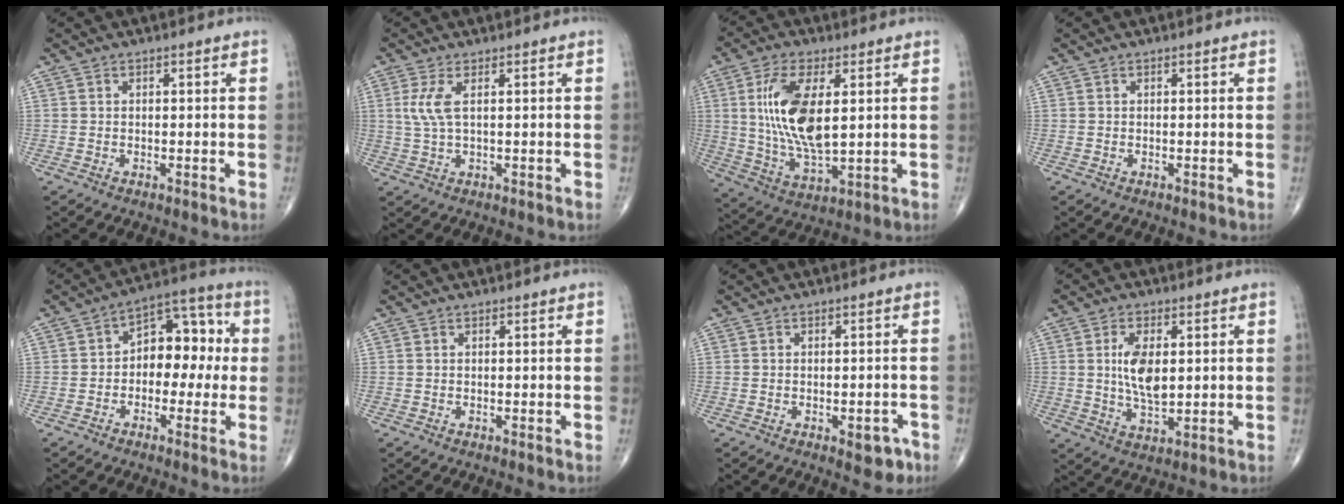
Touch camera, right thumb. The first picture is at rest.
{"total": 4.0, "force": [1.0, 1.1, 3.7], "torque": [-0.103, 0.002, 0.027]}
{"total": 14.7, "force": [2.8, 6.2, 13.1], "torque": [-0.258, -0.022, 0.061]}
{"total": 0.0}
{"total": 11.3, "force": [-0.2, 7.5, 8.4], "torque": [-0.076, 0.042, -0.018]}
{"total": 0.0}
{"total": 4.1, "force": [-2.0, 2.1, 2.9], "torque": [-0.017, 0.008, -0.021]}
{"total": 8.3, "force": [1.2, 4.1, 7.1], "torque": [-0.128, -0.012, 0.025]}